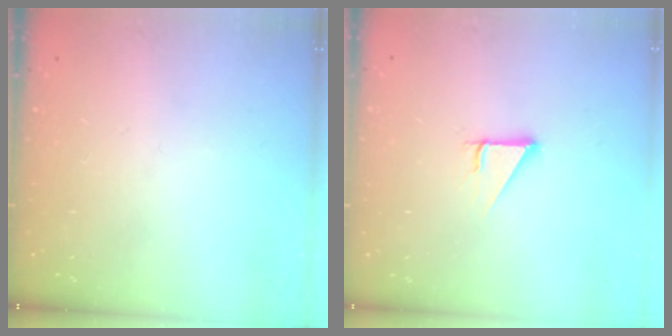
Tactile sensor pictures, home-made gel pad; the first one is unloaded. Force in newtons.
{"total": 2.7, "press": 2.7, "slide": 0.3}